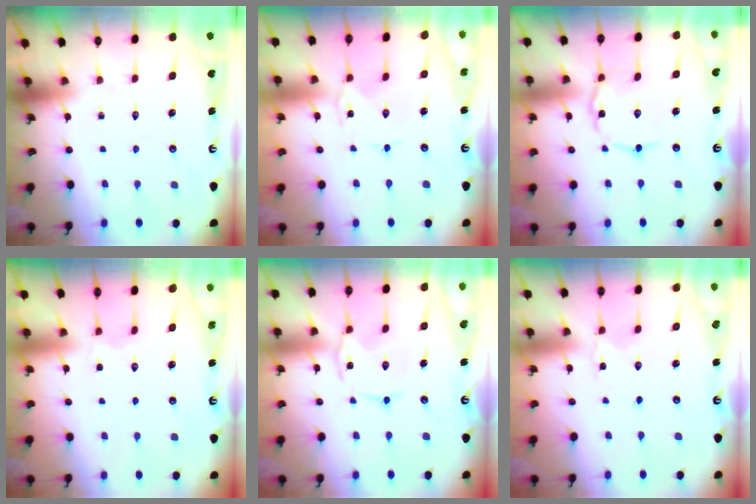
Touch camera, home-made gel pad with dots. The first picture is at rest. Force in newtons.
{"total": 0.0}
{"total": 1.6, "press": 1.5, "slide": 0.2}
{"total": 2.0, "press": 1.9, "slide": 0.8}
{"total": 1.3, "press": 1.3, "slide": 0.2}
{"total": 0.0}